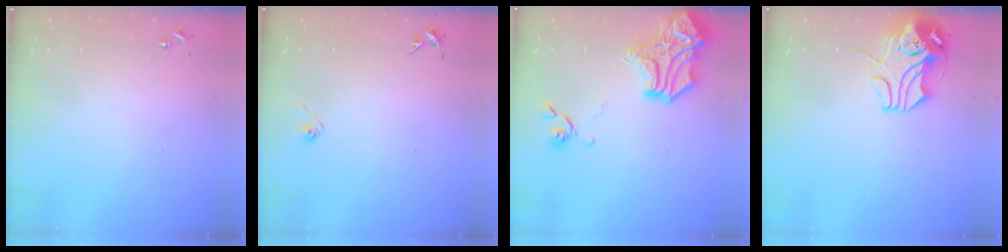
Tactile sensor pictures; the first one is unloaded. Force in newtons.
{"total": 2.9, "press": 2.5, "slide": 1.5}
{"total": 19.5, "press": 19.4, "slide": 2.1}
{"total": 10.3, "press": 10.2, "slide": 1.7}